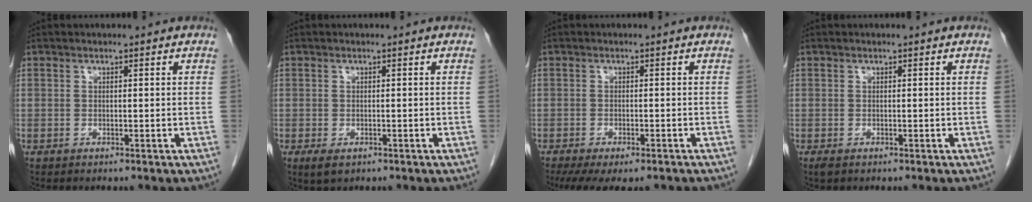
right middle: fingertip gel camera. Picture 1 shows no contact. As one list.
[{"total": 2.1, "force": [-1.1, 1.0, 1.4], "torque": [-0.029, -0.004, -0.010]}, {"total": 9.8, "force": [-7.6, 3.1, 5.4], "torque": [-0.087, -0.011, -0.106]}, {"total": 1.0, "force": [-0.6, 0.5, 0.6], "torque": [-0.012, -0.002, -0.006]}]